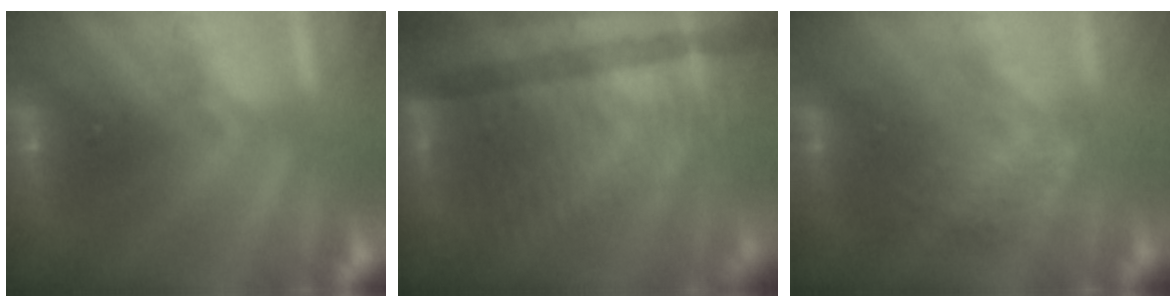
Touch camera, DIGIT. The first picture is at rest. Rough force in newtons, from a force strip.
{"total": 3.2}
{"total": 2.3}